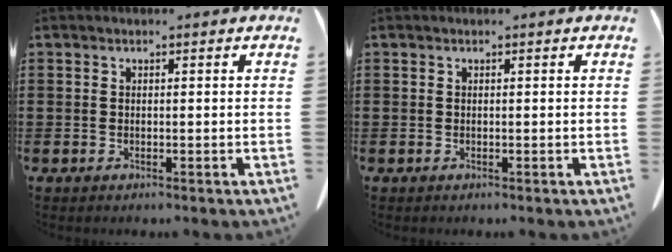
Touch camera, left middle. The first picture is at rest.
{"total": 0.0}